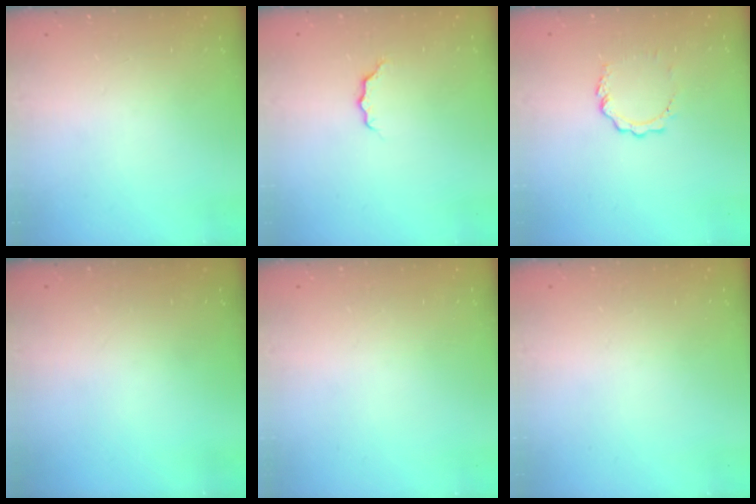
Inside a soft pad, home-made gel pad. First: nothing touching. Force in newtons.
{"total": 3.5, "press": 3.5, "slide": 0.5}
{"total": 6.5, "press": 6.5, "slide": 0.6}
{"total": 0.0}
{"total": 0.0}
{"total": 0.0}